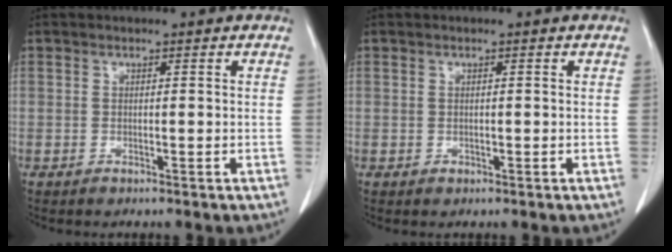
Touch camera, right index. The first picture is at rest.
{"total": 1.0, "force": [-0.1, 0.9, 0.5], "torque": [-0.008, 0.003, 0.002]}